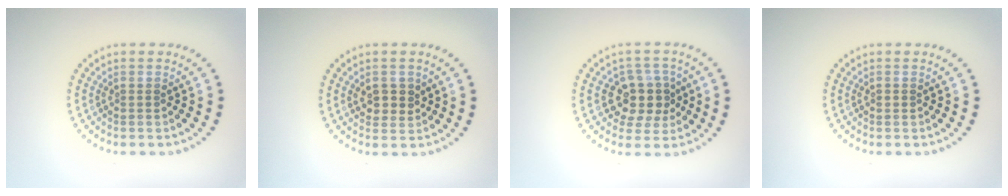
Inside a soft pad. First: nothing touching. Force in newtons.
{"total": 2.3, "press": 2.2, "slide": 0.6}
{"total": 4.3, "press": 3.9, "slide": 1.7}
{"total": 0.5, "press": 0.5, "slide": 0.1}